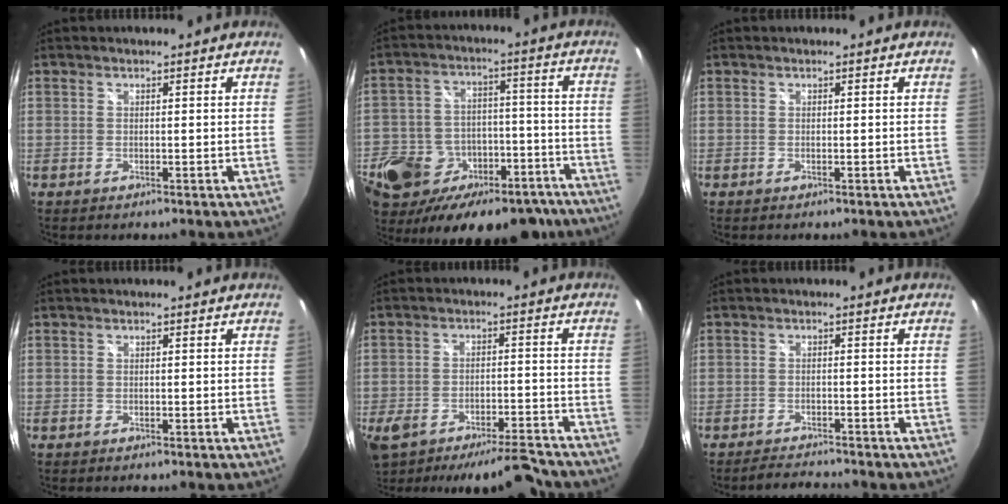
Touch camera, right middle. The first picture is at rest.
{"total": 28.7, "force": [-16.9, 18.1, 14.5], "torque": [-0.316, 0.000, -0.210]}
{"total": 0.0}
{"total": 0.0}
{"total": 14.5, "force": [-11.5, 5.1, 7.3], "torque": [-0.159, -0.019, -0.167]}
{"total": 3.7, "force": [-3.6, 0.2, 0.7], "torque": [-0.026, -0.002, -0.060]}